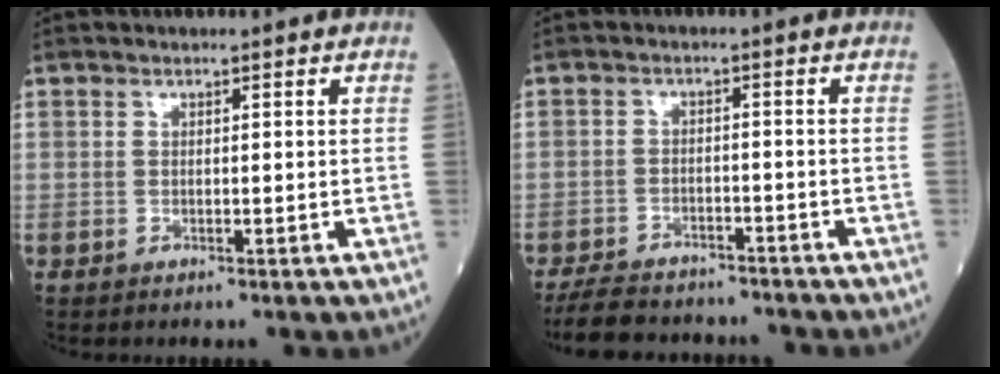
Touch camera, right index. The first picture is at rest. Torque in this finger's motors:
{"motor_torque": [0.80, -0.83, 0.10, 0.02]}